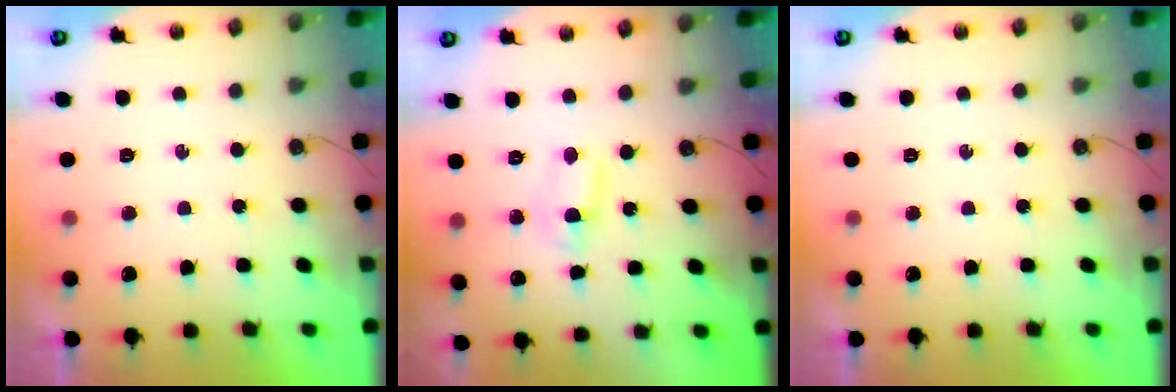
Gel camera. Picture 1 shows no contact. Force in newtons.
{"total": 2.1, "press": 2.1, "slide": 0.3}
{"total": 0.0}